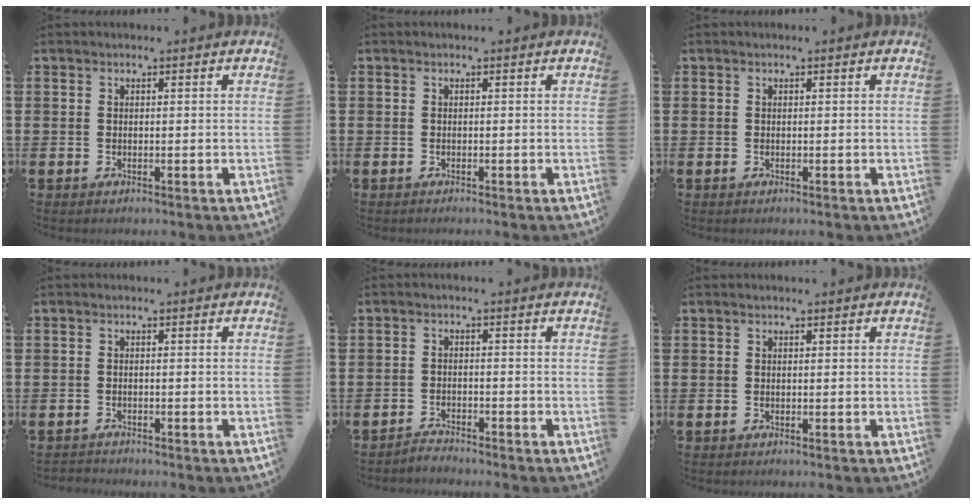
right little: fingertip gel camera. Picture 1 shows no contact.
{"total": 0.0}
{"total": 0.0}
{"total": 0.7, "force": [-0.7, 0.1, -0.1], "torque": [-0.001, 0.000, -0.016]}
{"total": 1.8, "force": [-1.8, -0.1, -0.1], "torque": [-0.003, 0.005, -0.038]}
{"total": 0.0}